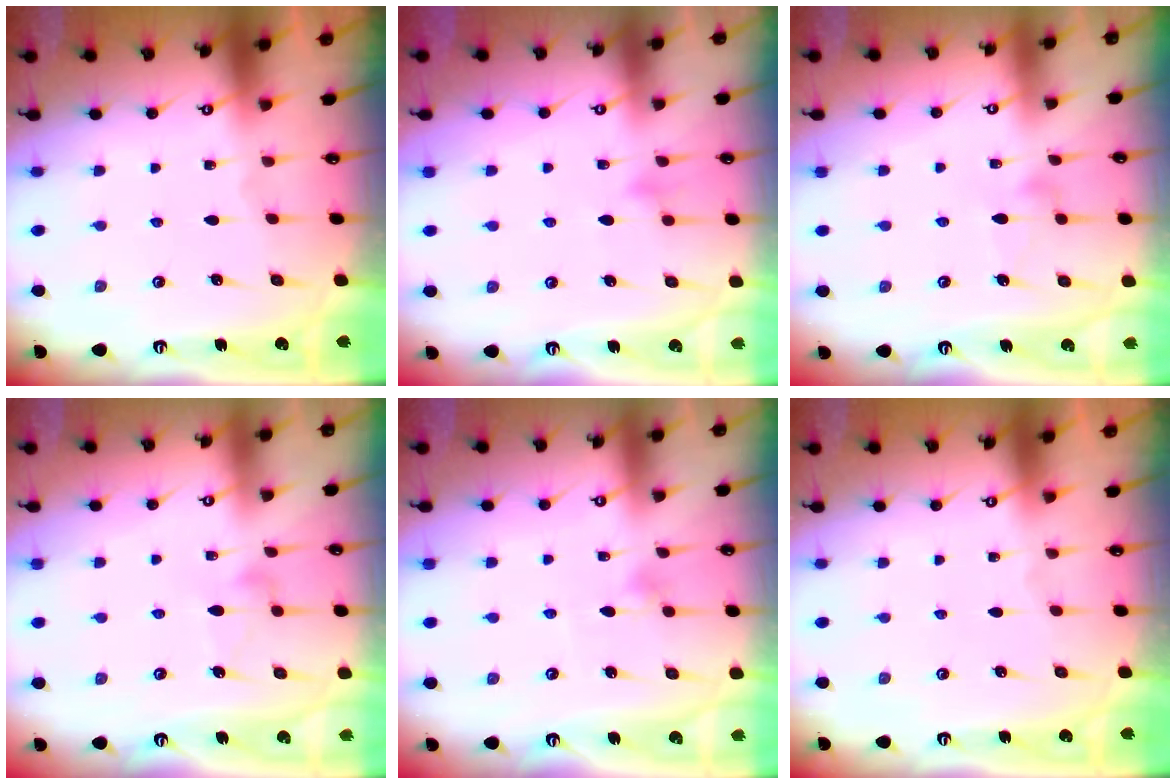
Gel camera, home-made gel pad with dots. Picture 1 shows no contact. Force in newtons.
{"total": 7.1, "press": 7.1, "slide": 0.3}
{"total": 6.6, "press": 6.6, "slide": 0.3}
{"total": 7.1, "press": 7.1, "slide": 0.3}
{"total": 4.2, "press": 4.2, "slide": 0.6}
{"total": 0.0}